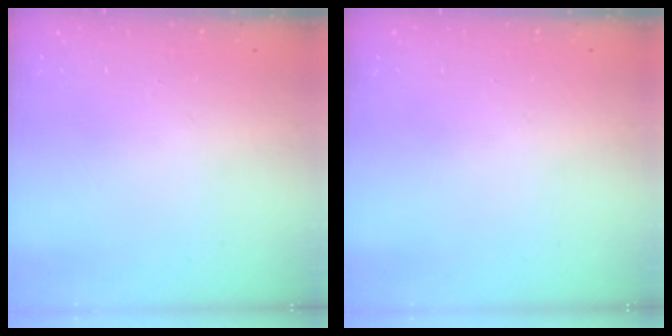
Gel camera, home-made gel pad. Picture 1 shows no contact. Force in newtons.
{"total": 0.0}